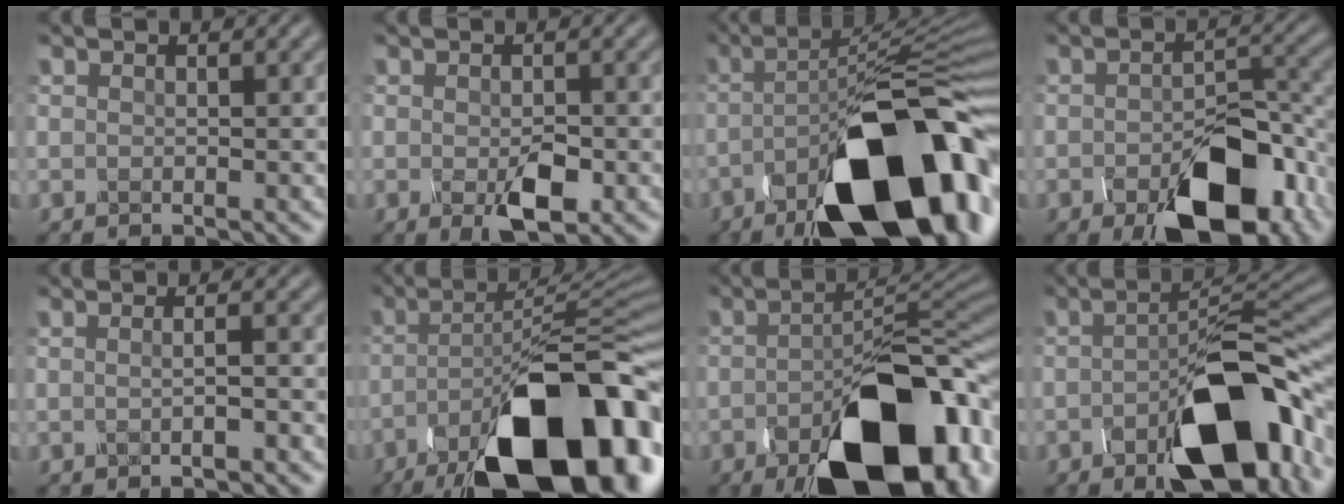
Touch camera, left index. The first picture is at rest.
{"total": 3.5, "force": [-1.2, 1.7, 2.9], "torque": [-0.056, -0.003, -0.017]}
{"total": 16.0, "force": [-8.2, 5.5, 12.5], "torque": [-0.180, 0.006, -0.138]}
{"total": 9.6, "force": [-4.9, 4.5, 6.9], "torque": [-0.101, 0.001, -0.068]}
{"total": 2.1, "force": [-0.4, 0.8, 1.9], "torque": [0.000, 0.003, -0.021]}
{"total": 17.6, "force": [-10.1, 6.5, 12.9], "torque": [-0.181, 0.009, -0.166]}
{"total": 14.9, "force": [-7.4, 6.6, 11.2], "torque": [-0.155, -0.015, -0.110]}
{"total": 12.1, "force": [-5.4, 5.0, 9.7], "torque": [-0.145, -0.001, -0.081]}